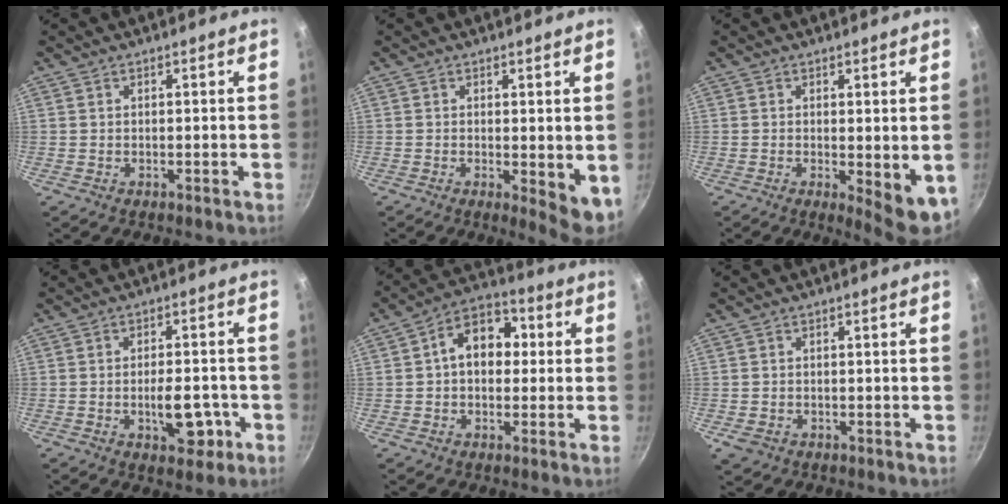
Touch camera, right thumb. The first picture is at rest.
{"total": 6.0, "force": [-0.2, 2.1, 5.6], "torque": [-0.068, -0.012, 0.001]}
{"total": 8.9, "force": [-1.7, 2.8, 8.3], "torque": [-0.092, -0.011, -0.013]}
{"total": 8.3, "force": [-2.8, 4.3, 6.5], "torque": [-0.063, 0.014, -0.035]}
{"total": 10.6, "force": [1.1, 7.6, 7.3], "torque": [-0.066, 0.029, 0.000]}
{"total": 2.9, "force": [-1.2, 2.2, 1.4], "torque": [-0.028, 0.002, -0.014]}